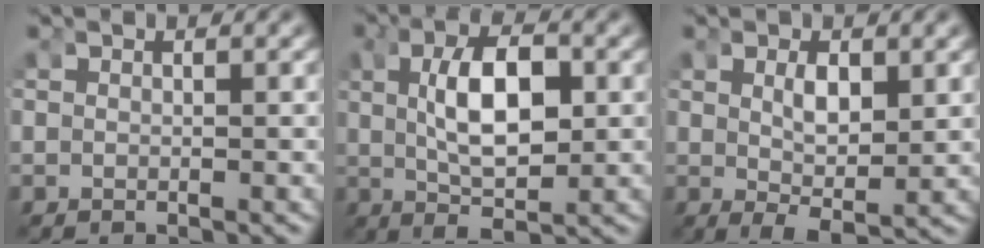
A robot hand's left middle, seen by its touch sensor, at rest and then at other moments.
{"total": 6.3, "force": [0.1, 1.9, 6.0], "torque": [-0.099, -0.011, 0.012]}
{"total": 3.7, "force": [-0.5, 1.2, 3.5], "torque": [-0.066, -0.036, 0.010]}